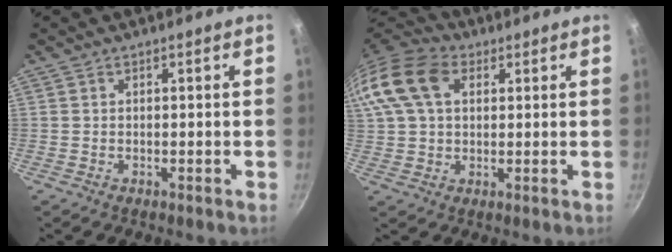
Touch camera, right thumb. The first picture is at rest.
{"total": 17.5, "force": [5.6, 12.1, 11.4], "torque": [-0.244, 0.027, 0.090]}